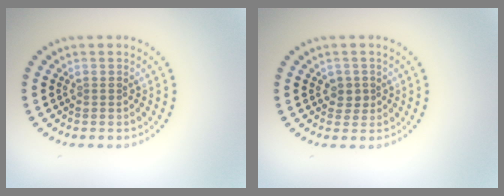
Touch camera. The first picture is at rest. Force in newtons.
{"total": 1.4, "press": 1.3, "slide": 0.7}